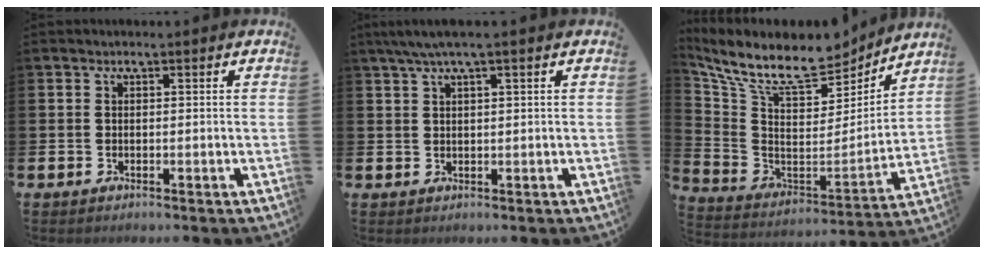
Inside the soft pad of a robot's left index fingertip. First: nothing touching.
{"total": 2.9, "force": [1.8, 0.1, 2.2], "torque": [-0.050, 0.005, 0.034]}
{"total": 11.3, "force": [9.4, 3.6, 5.0], "torque": [-0.136, -0.063, 0.163]}